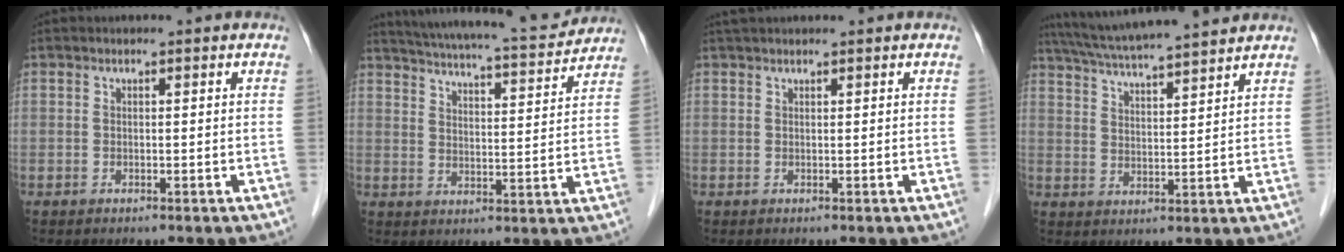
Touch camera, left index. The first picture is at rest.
{"total": 17.3, "force": [16.1, 2.0, 6.1], "torque": [-0.104, 0.006, 0.222]}
{"total": 2.7, "force": [2.4, 0.1, 1.2], "torque": [-0.014, 0.031, 0.043]}
{"total": 15.3, "force": [13.7, 0.5, 6.8], "torque": [-0.127, 0.032, 0.213]}